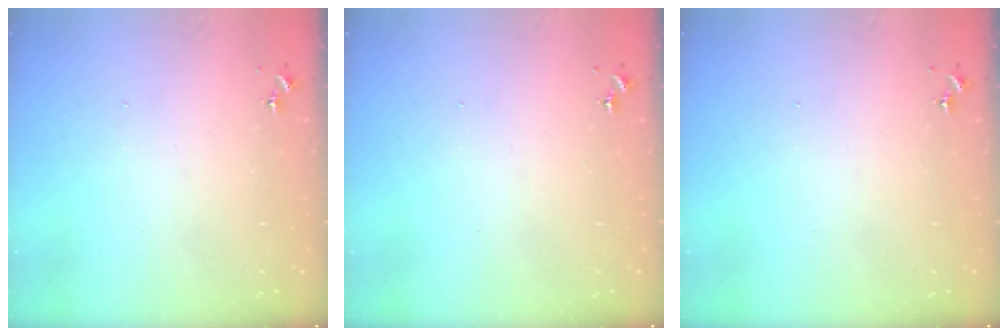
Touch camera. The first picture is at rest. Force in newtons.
{"total": 0.0}
{"total": 0.0}